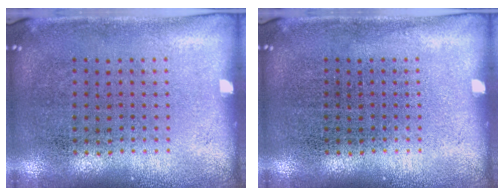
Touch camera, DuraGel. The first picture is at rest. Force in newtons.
{"total": 0.0}